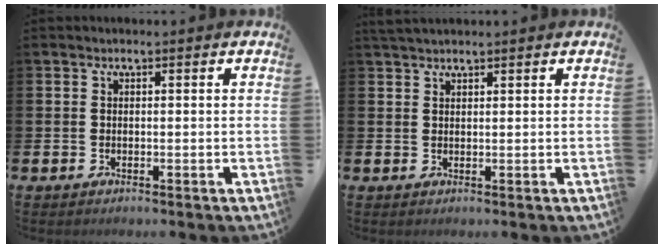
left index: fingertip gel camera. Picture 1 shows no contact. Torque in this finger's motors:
{"motor_torque": [-0.01, -0.13, 0.23, 0.02]}